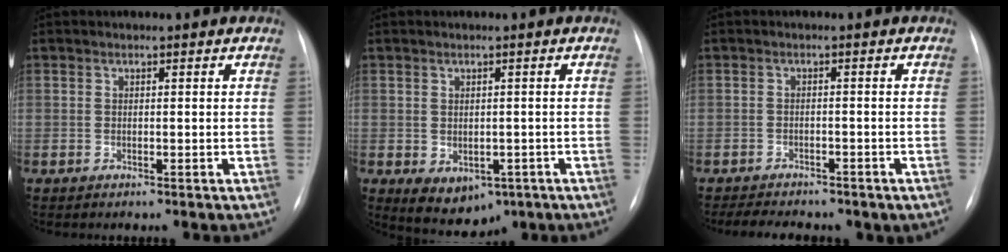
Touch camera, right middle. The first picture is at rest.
{"total": 8.7, "force": [-4.5, 5.7, 4.8], "torque": [-0.065, 0.008, -0.052]}
{"total": 8.0, "force": [-6.3, 3.4, 3.5], "torque": [-0.061, 0.004, -0.076]}